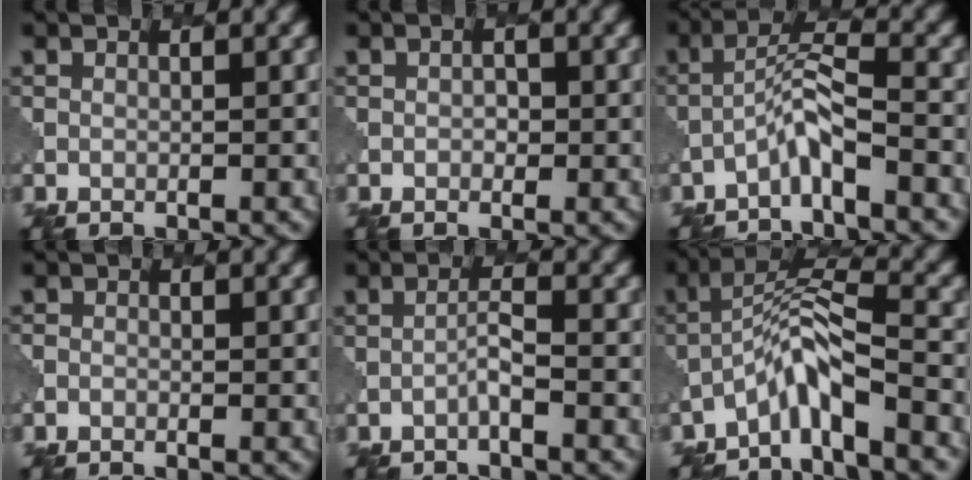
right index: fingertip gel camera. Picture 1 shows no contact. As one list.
[{"total": 0.8, "force": [0.1, 0.6, 0.4], "torque": [-0.006, 0.000, 0.004]}, {"total": 3.3, "force": [-2.1, 0.3, 2.5], "torque": [-0.048, 0.014, -0.046]}, {"total": 0.5, "force": [-0.3, 0.4, 0.0], "torque": [0.000, -0.002, -0.009]}, {"total": 1.2, "force": [-0.6, -0.1, 1.0], "torque": [-0.018, 0.010, -0.015]}, {"total": 5.0, "force": [-3.3, 0.8, 3.6], "torque": [-0.063, 0.012, -0.068]}]